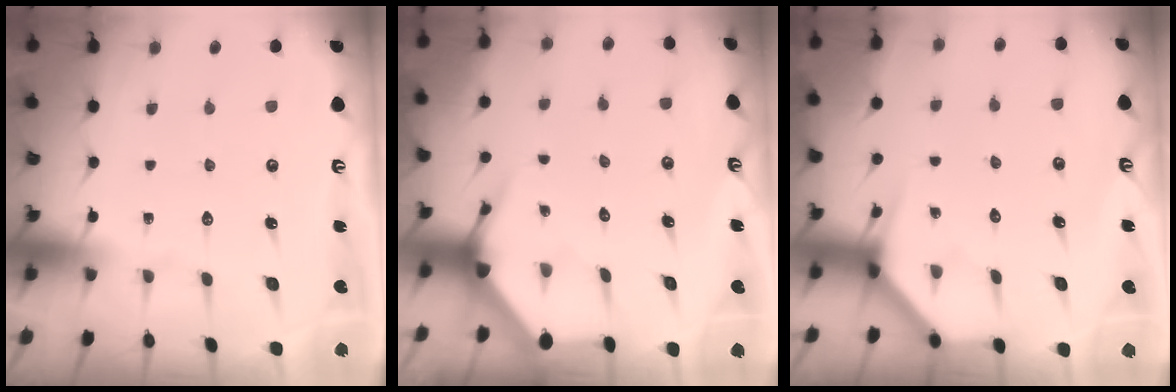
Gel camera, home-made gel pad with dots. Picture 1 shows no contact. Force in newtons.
{"total": 3.7, "press": 3.7, "slide": 0.5}
{"total": 3.9, "press": 3.9, "slide": 0.2}